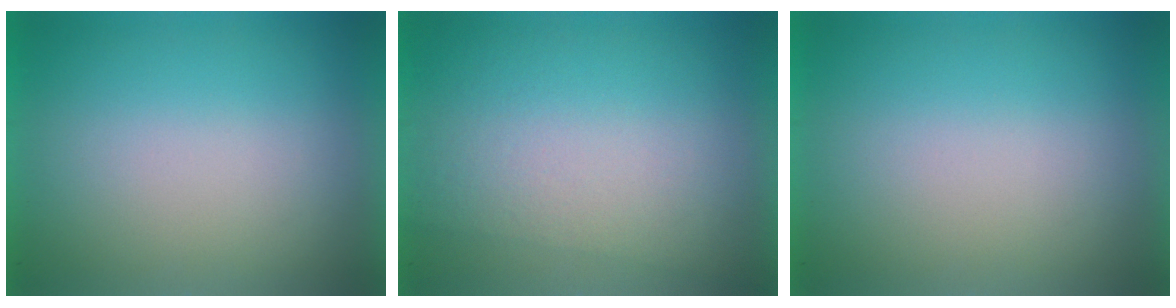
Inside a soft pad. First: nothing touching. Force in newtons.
{"total": 2.8}
{"total": 0.0}